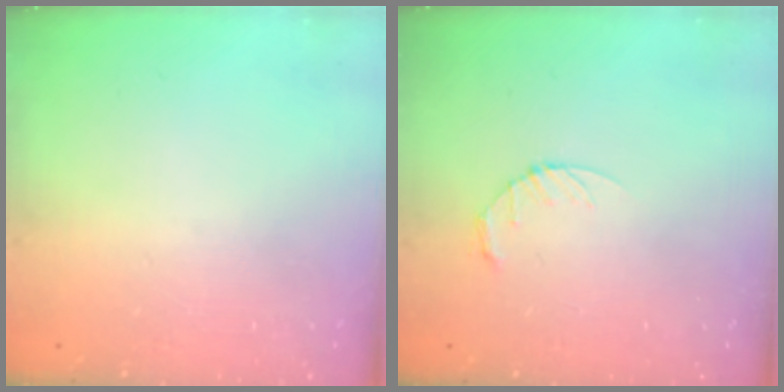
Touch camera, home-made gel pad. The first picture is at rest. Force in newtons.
{"total": 3.4, "press": 3.4, "slide": 0.5}